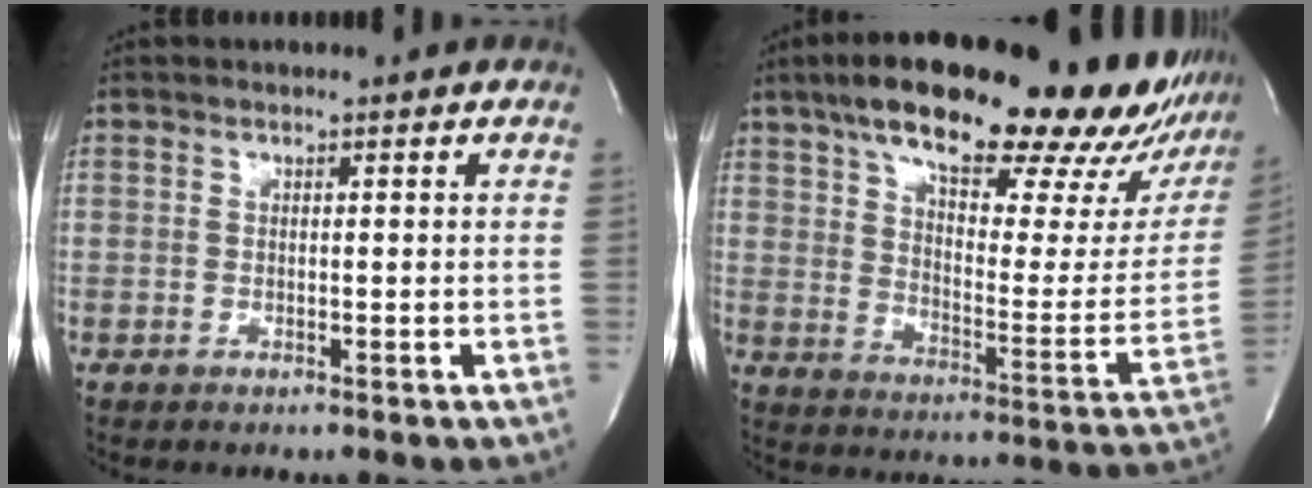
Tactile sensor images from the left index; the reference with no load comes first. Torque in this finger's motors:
{"motor_torque": [1.06, -1.09, 1.03, 0.21]}